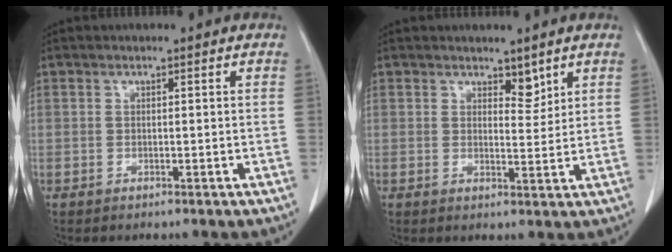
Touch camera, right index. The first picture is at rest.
{"total": 2.6, "force": [2.0, 1.2, 1.2], "torque": [-0.015, -0.009, 0.034]}